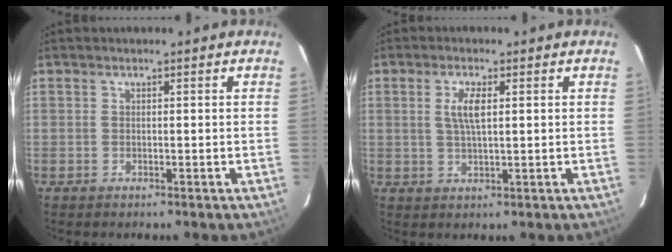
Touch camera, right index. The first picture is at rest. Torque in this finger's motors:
{"motor_torque": [0.13, 0.00, 0.12, 0.09]}